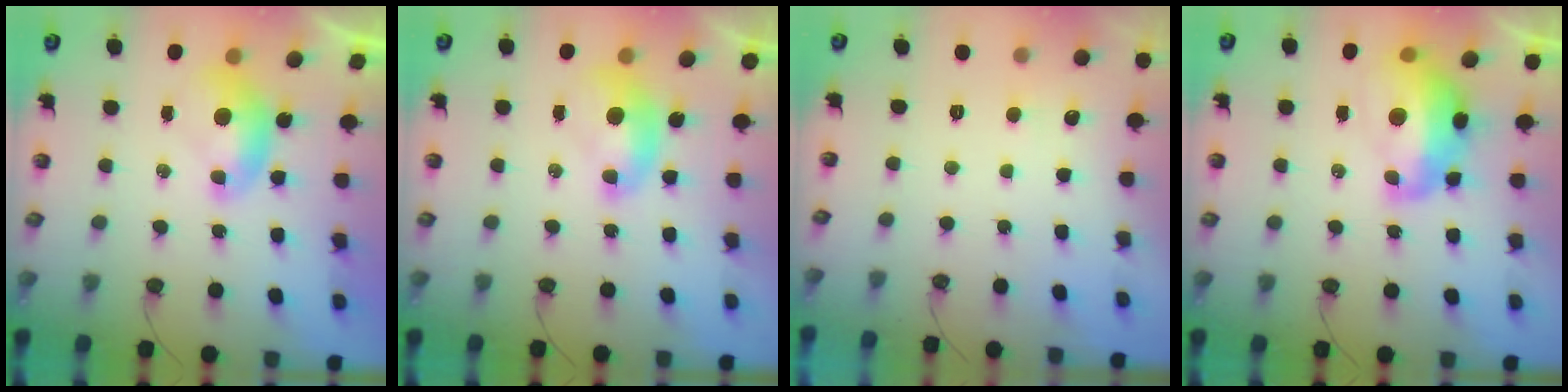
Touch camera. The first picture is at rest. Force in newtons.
{"total": 1.6, "press": 1.6, "slide": 0.2}
{"total": 2.8, "press": 2.8, "slide": 0.4}
{"total": 7.7, "press": 7.7, "slide": 0.9}